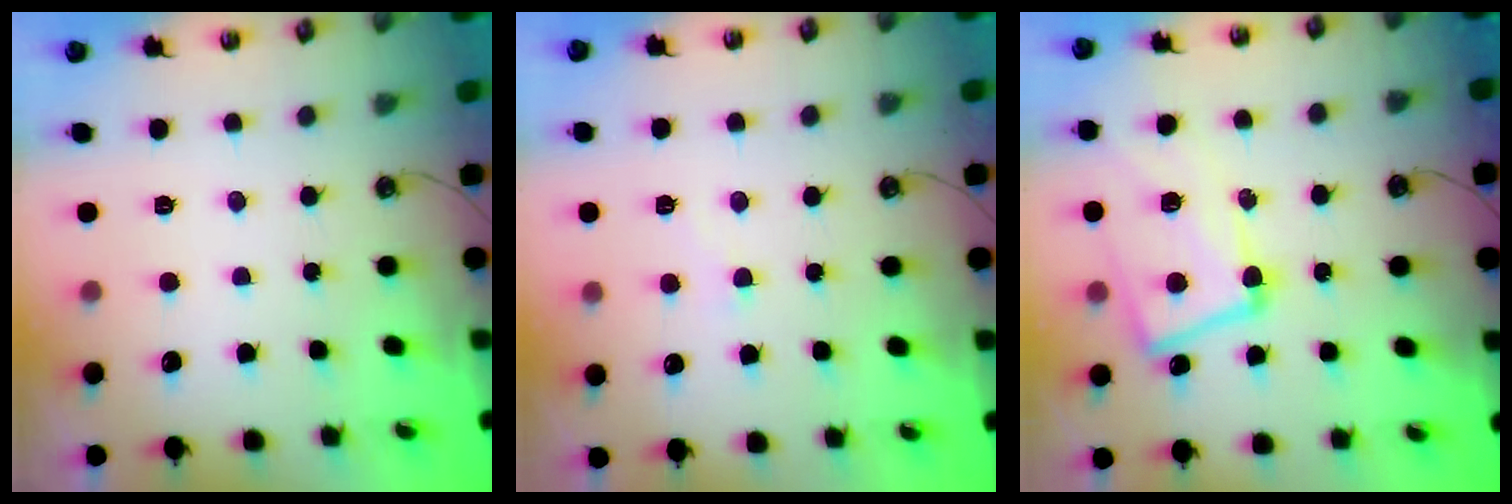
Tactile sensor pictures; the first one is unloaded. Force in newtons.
{"total": 2.9, "press": 2.8, "slide": 0.8}
{"total": 12.1, "press": 11.9, "slide": 2.2}